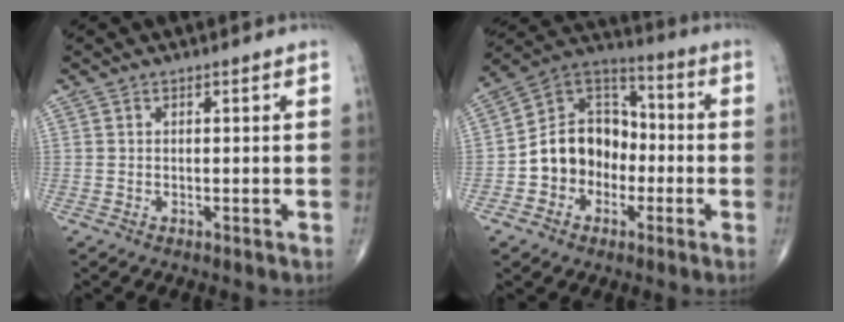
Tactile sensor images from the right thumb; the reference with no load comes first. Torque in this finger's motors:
{"motor_torque": [0.62, 1.20, 0.25, -0.09, 0.07]}